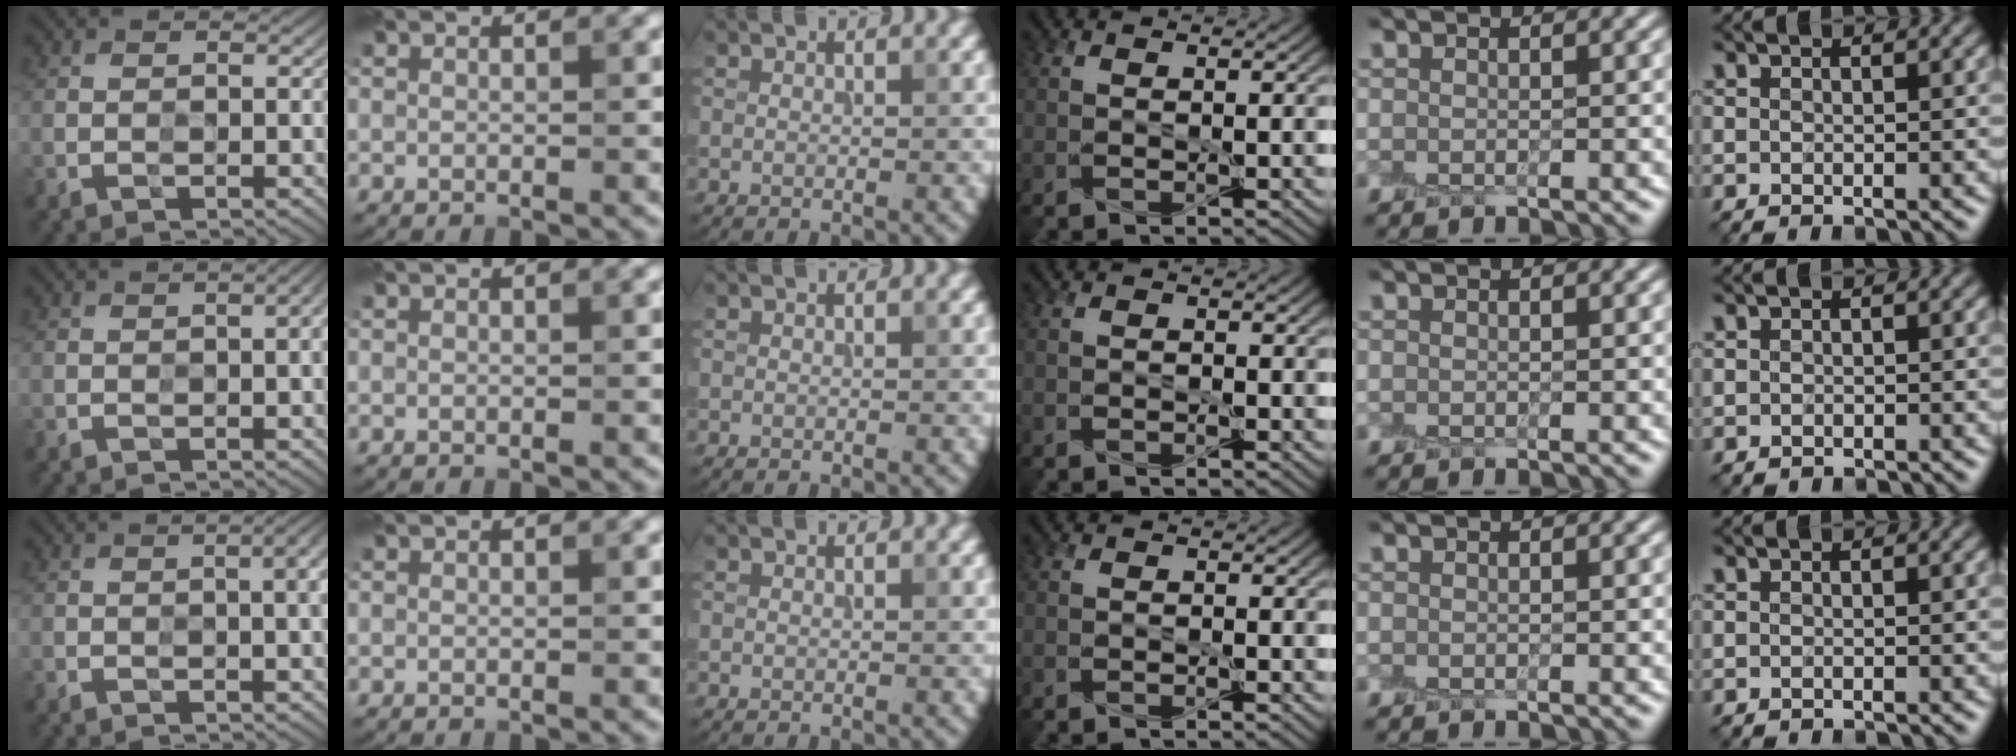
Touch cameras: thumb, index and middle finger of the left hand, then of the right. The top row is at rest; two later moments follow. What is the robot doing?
{"motion": "peel", "object": "plastic wrap"}